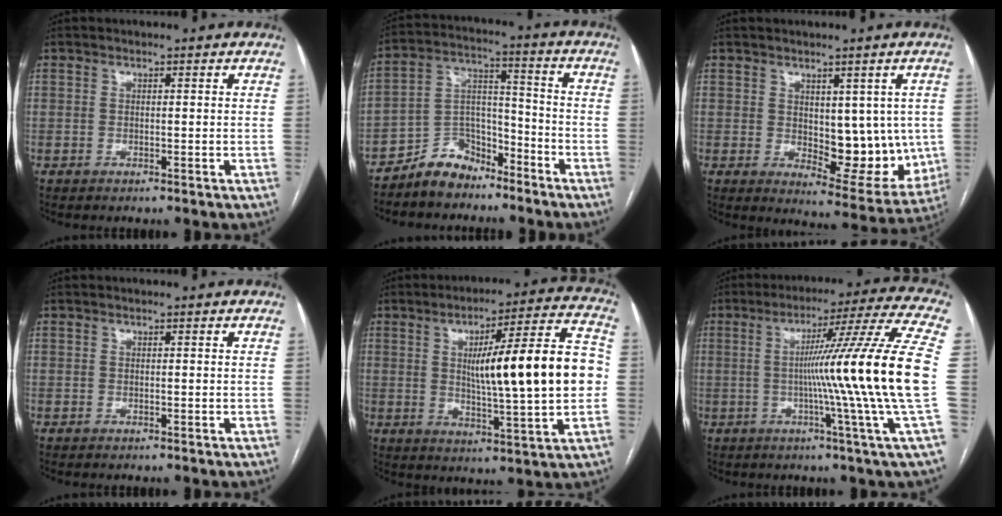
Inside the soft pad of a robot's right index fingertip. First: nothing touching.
{"total": 8.3, "force": [-6.8, 4.2, 2.0], "torque": [-0.036, 0.033, -0.125]}
{"total": 10.9, "force": [0.4, 5.7, 9.3], "torque": [-0.101, -0.007, 0.023]}
{"total": 0.0}
{"total": 18.6, "force": [0.9, 1.3, 18.6], "torque": [-0.277, 0.017, 0.012]}
{"total": 19.6, "force": [-1.0, -3.8, 19.2], "torque": [-0.270, -0.013, -0.033]}